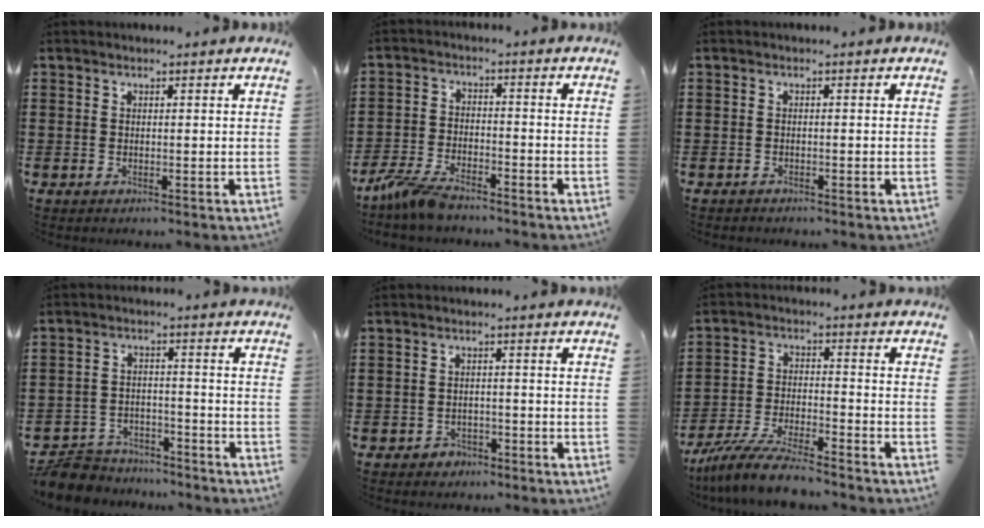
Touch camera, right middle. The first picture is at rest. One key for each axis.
{"total": 6.3, "fx": -5.6, "fy": 1.7, "fz": 2.3, "tx": -0.062, "ty": 0.004, "tz": -0.112}
{"total": 0.7, "fx": -0.6, "fy": 0.2, "fz": -0.1, "tx": 0.000, "ty": 0.001, "tz": -0.014}
{"total": 6.1, "fx": -5.9, "fy": 1.4, "fz": 0.7, "tx": -0.020, "ty": 0.013, "tz": -0.120}
{"total": 1.8, "fx": -1.6, "fy": 0.9, "fz": -0.1, "tx": -0.007, "ty": 0.002, "tz": -0.038}
{"total": 7.9, "fx": -7.2, "fy": 0.7, "fz": 3.3, "tx": -0.071, "ty": 0.002, "tz": -0.139}